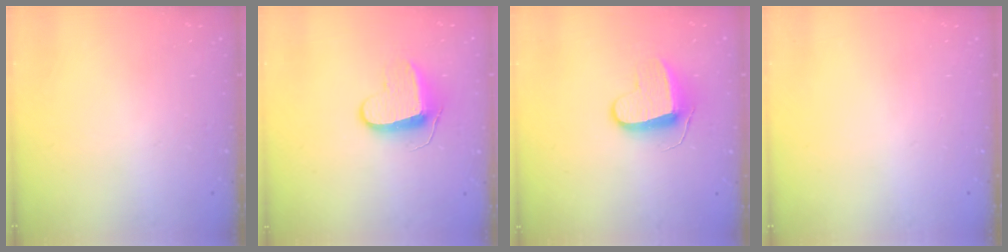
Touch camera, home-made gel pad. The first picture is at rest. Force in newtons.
{"total": 9.5, "press": 9.5, "slide": 0.7}
{"total": 9.6, "press": 9.6, "slide": 0.2}
{"total": 0.0}